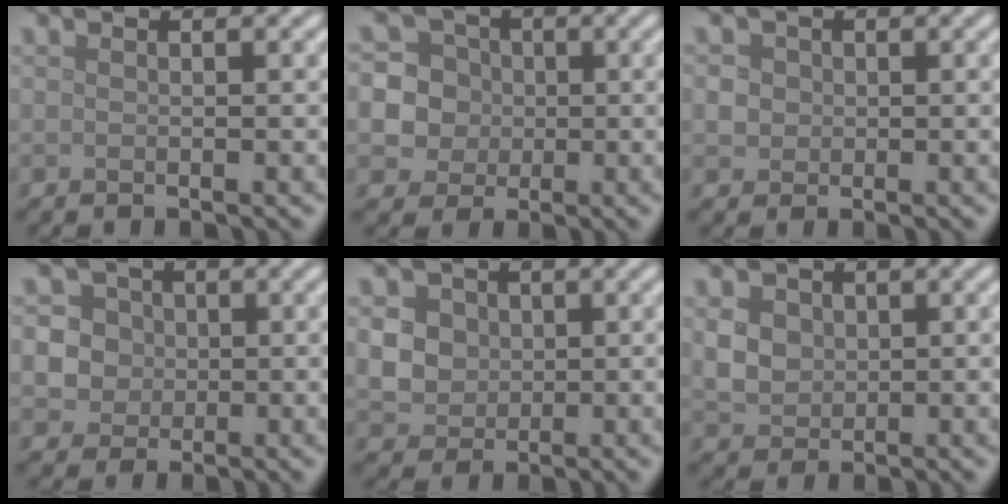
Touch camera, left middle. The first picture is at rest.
{"total": 9.4, "force": [0.5, 9.0, 2.7], "torque": [-0.069, 0.026, 0.006]}
{"total": 2.4, "force": [0.6, 2.2, 0.9], "torque": [-0.010, 0.010, 0.009]}
{"total": 6.9, "force": [1.0, 6.5, 2.2], "torque": [-0.043, 0.034, 0.004]}
{"total": 5.4, "force": [1.1, 4.7, 2.4], "torque": [-0.056, 0.018, 0.020]}
{"total": 3.4, "force": [0.8, 2.9, 1.7], "torque": [-0.039, 0.000, 0.019]}